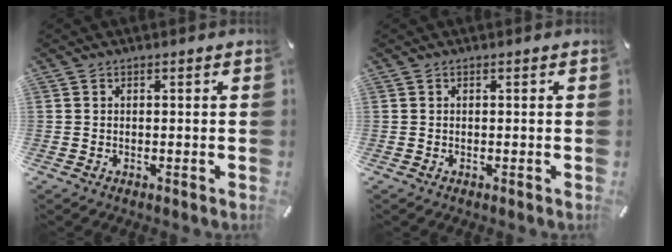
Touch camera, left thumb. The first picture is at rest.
{"total": 0.0}